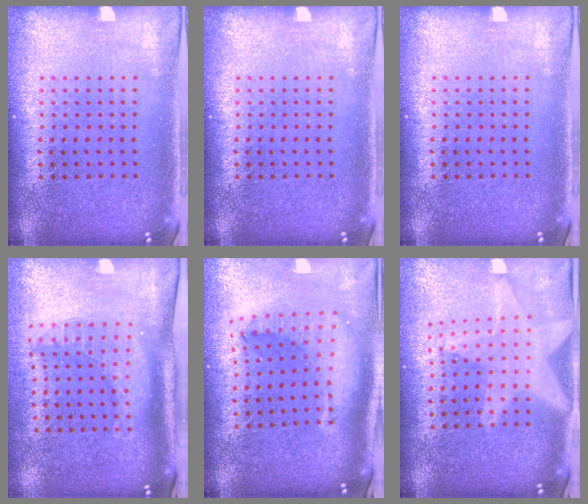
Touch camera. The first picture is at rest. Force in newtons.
{"total": 0.0}
{"total": 0.0}
{"total": 1.9, "press": 1.5, "slide": 1.2}
{"total": 2.1, "press": 1.7, "slide": 1.3}
{"total": 2.2, "press": 1.8, "slide": 1.2}